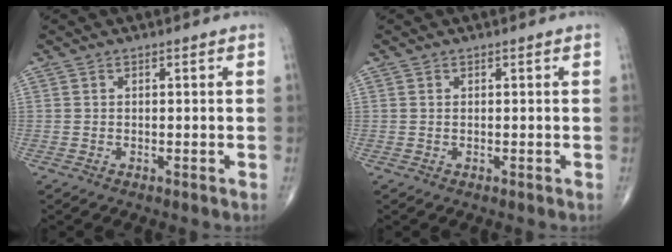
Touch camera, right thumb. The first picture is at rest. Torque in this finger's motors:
{"motor_torque": [-0.25, 0.09, -0.19, -0.11, 0.01]}